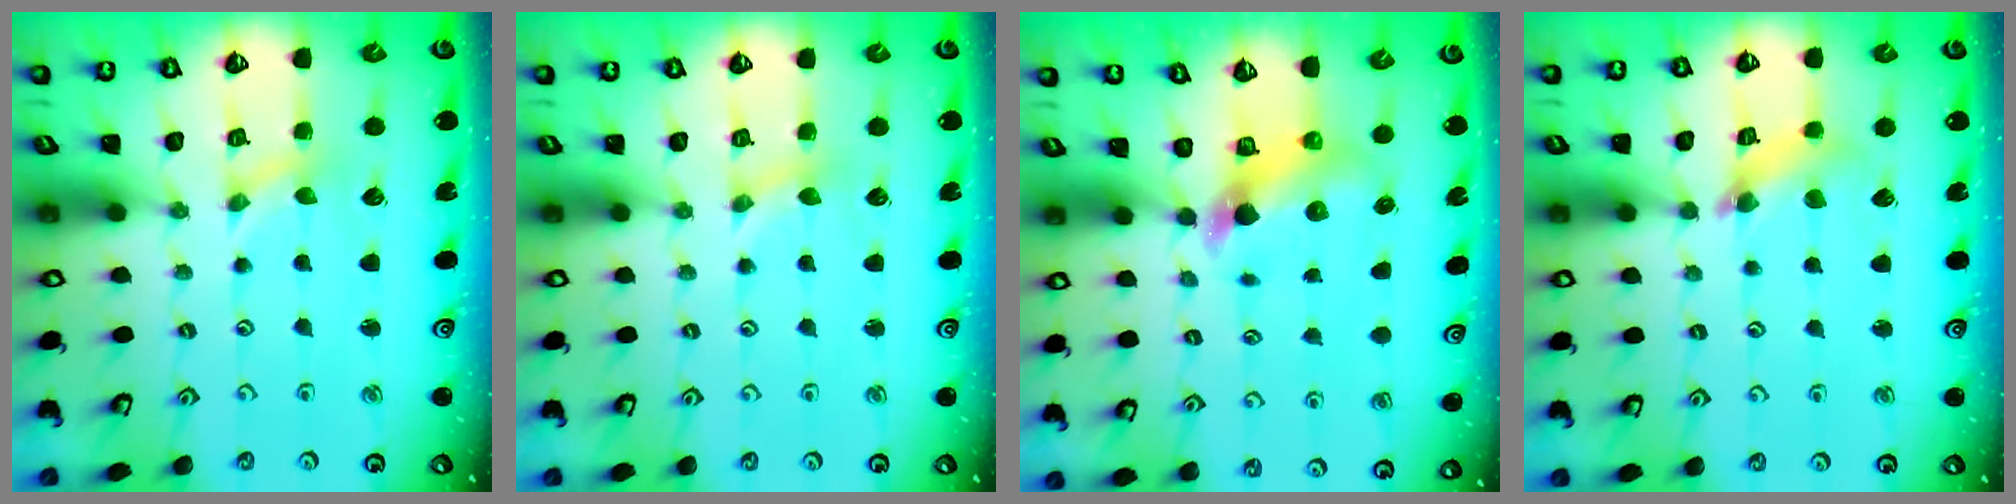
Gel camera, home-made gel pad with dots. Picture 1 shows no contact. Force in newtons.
{"total": 1.7, "press": 1.6, "slide": 0.2}
{"total": 5.9, "press": 5.9, "slide": 0.7}
{"total": 6.5, "press": 6.5, "slide": 0.6}